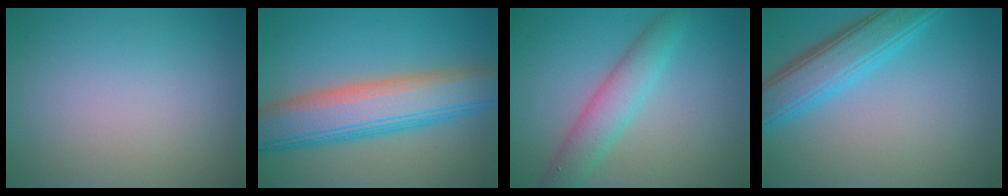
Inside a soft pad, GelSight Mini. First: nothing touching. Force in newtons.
{"total": 8.7, "press": 8.6, "slide": 0.5}
{"total": 3.9, "press": 3.9, "slide": 0.0}
{"total": 5.3, "press": 5.3, "slide": 0.3}